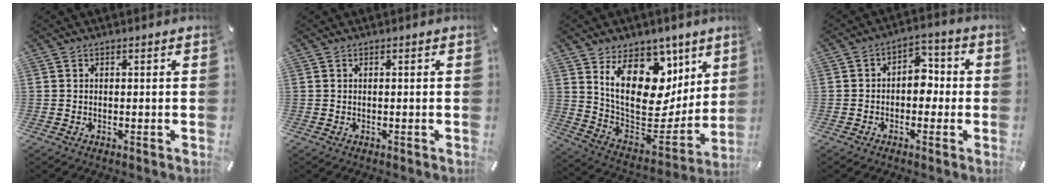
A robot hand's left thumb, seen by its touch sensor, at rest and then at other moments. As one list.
[{"total": 0.0}, {"total": 20.4, "force": [9.2, 13.6, 12.1], "torque": [-0.172, -0.082, 0.165]}, {"total": 6.4, "force": [-1.0, 4.6, 4.4], "torque": [-0.059, 0.010, -0.023]}]